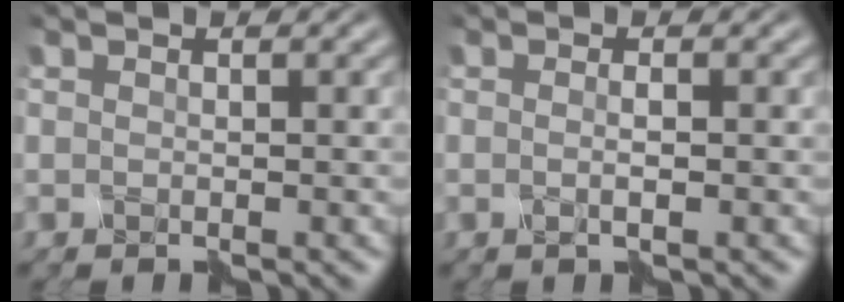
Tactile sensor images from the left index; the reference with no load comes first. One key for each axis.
{"total": 1.3, "fx": 0.0, "fy": 0.1, "fz": 1.3, "tx": -0.015, "ty": -0.002, "tz": -0.008}